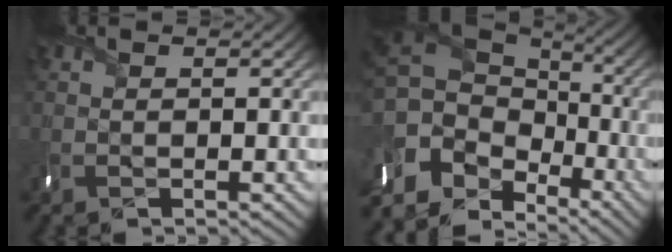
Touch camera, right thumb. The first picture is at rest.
{"total": 14.6, "force": [-4.5, 10.5, 9.0], "torque": [-0.210, -0.027, -0.029]}